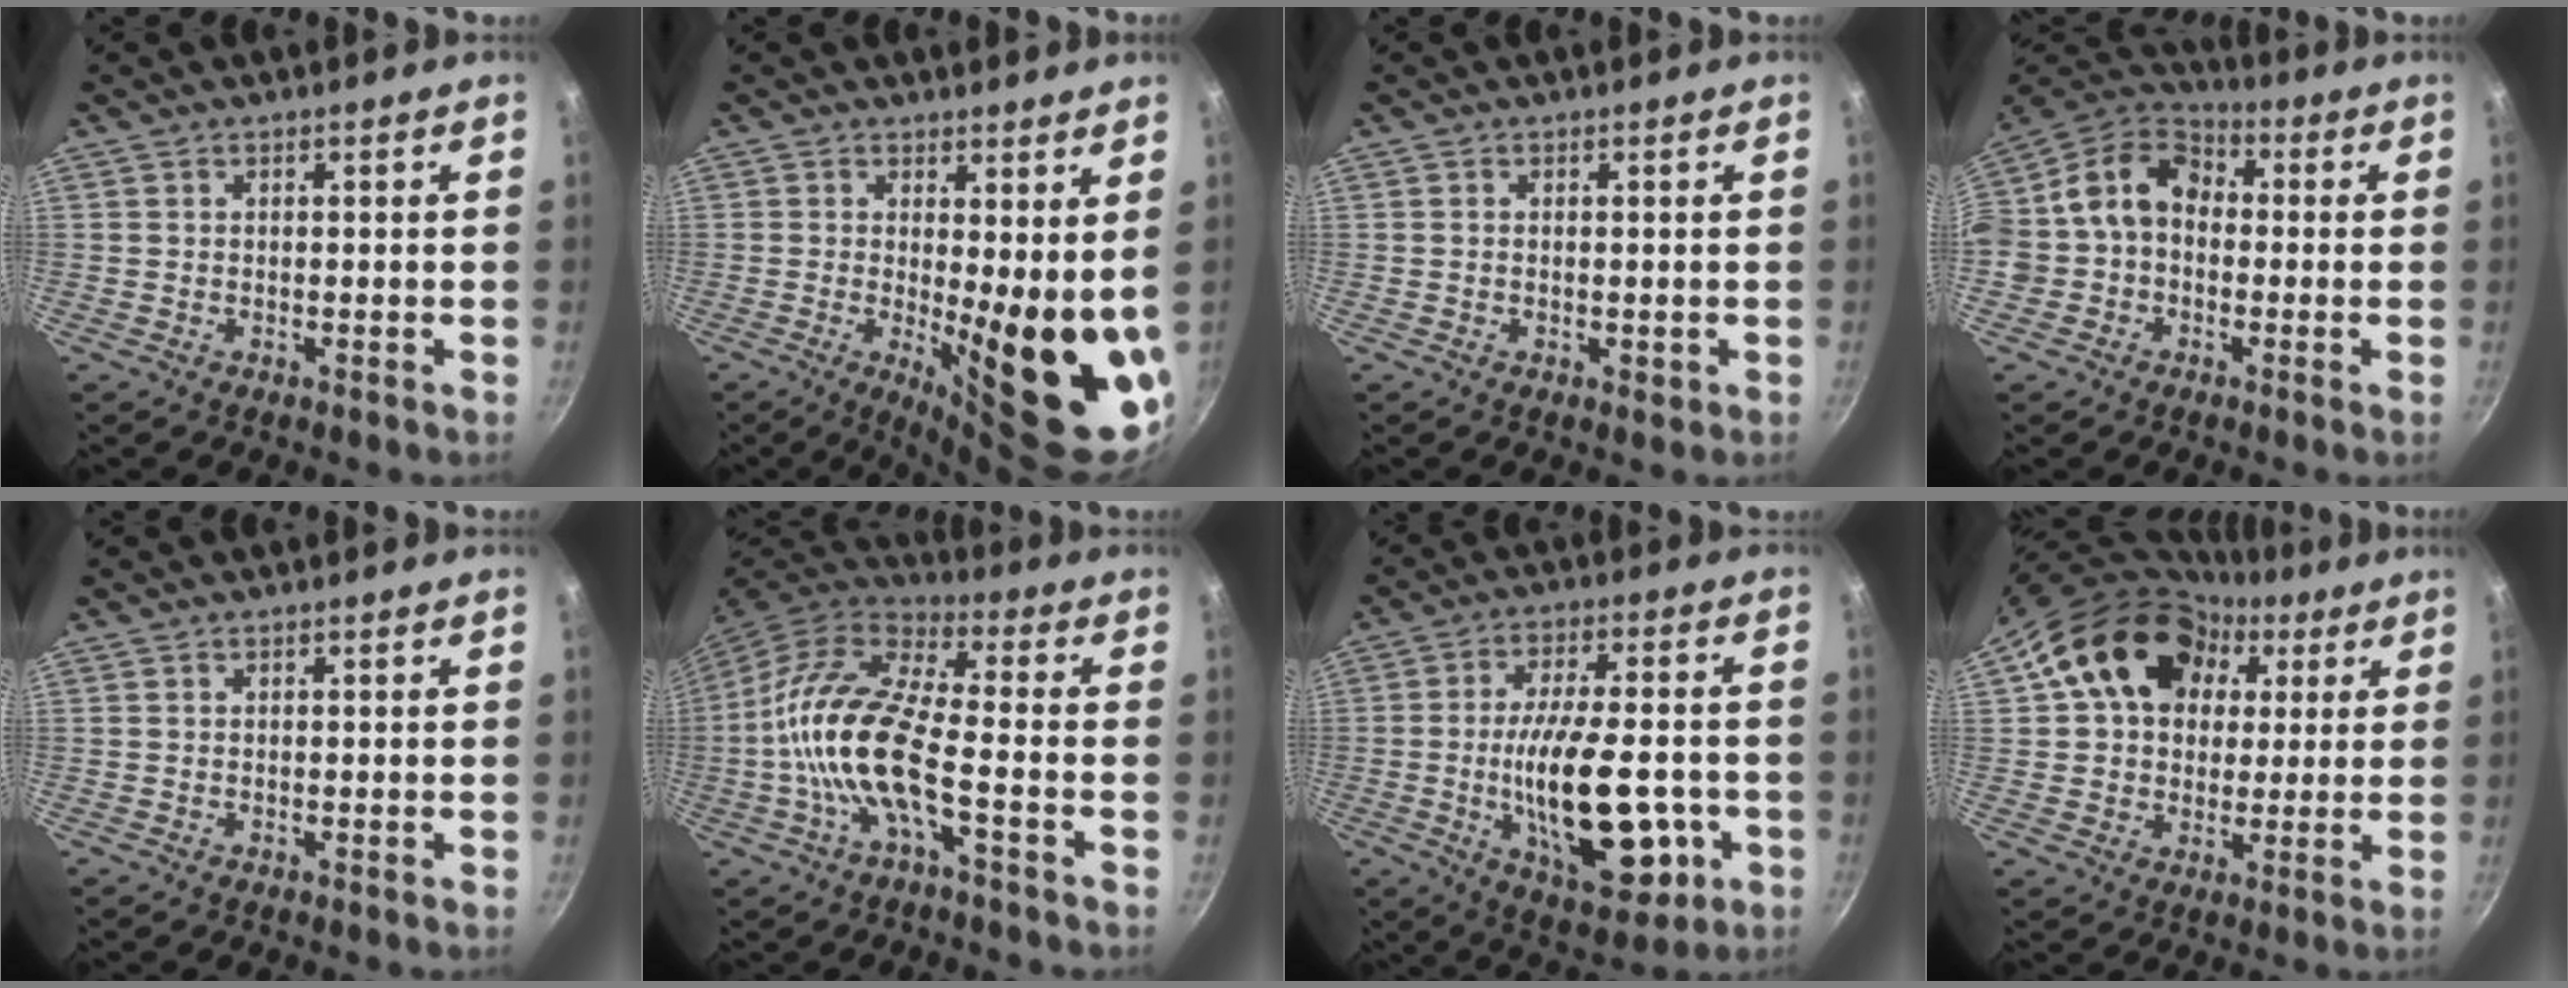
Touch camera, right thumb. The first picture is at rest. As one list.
[{"total": 14.7, "force": [0.6, 4.3, 14.0], "torque": [-0.160, -0.039, 0.018]}, {"total": 1.2, "force": [-0.2, 0.6, 1.0], "torque": [-0.015, -0.001, -0.003]}, {"total": 15.0, "force": [-0.3, 11.9, 9.2], "torque": [-0.140, 0.047, -0.024]}, {"total": 0.0}, {"total": 16.4, "force": [-3.9, 5.9, 14.8], "torque": [-0.290, 0.038, -0.093]}, {"total": 20.7, "force": [-4.4, 9.1, 18.1], "torque": [-0.275, 0.009, -0.059]}, {"total": 18.6, "force": [6.4, 14.1, 10.3], "torque": [-0.152, 0.019, 0.099]}]